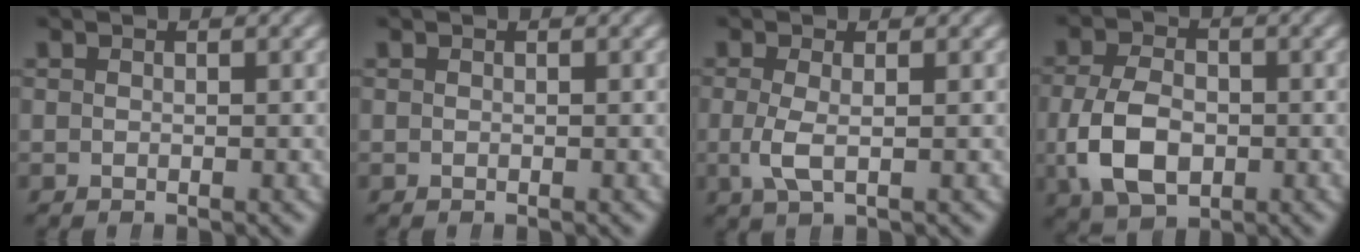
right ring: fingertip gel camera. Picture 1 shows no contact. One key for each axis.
{"total": 0.0}
{"total": 2.1, "fx": -0.4, "fy": 0.6, "fz": 2.0, "tx": -0.058, "ty": -0.018, "tz": 0.002}
{"total": 5.5, "fx": -1.0, "fy": 3.8, "fz": 3.8, "tx": -0.092, "ty": -0.020, "tz": -0.004}